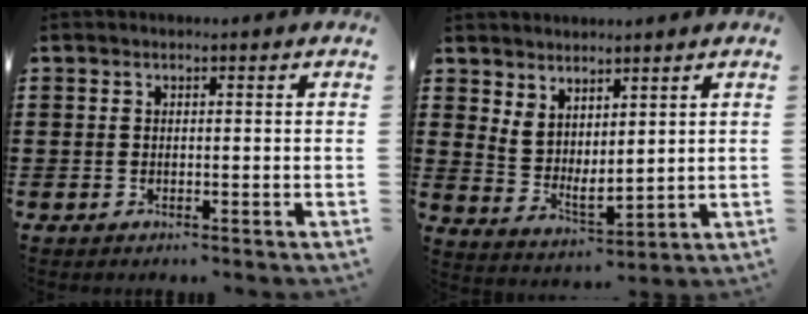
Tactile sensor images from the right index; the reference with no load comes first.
{"total": 3.4, "force": [3.2, 1.1, 0.5], "torque": [-0.024, -0.019, 0.060]}